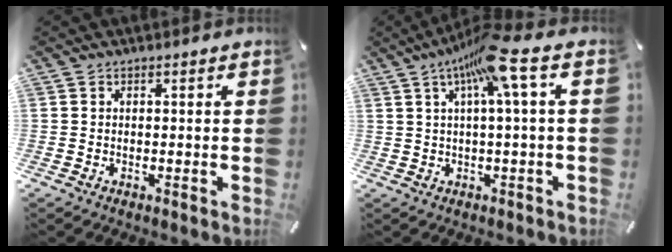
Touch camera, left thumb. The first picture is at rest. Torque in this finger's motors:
{"motor_torque": [1.04, 0.21, 0.63, -0.52, 0.01]}